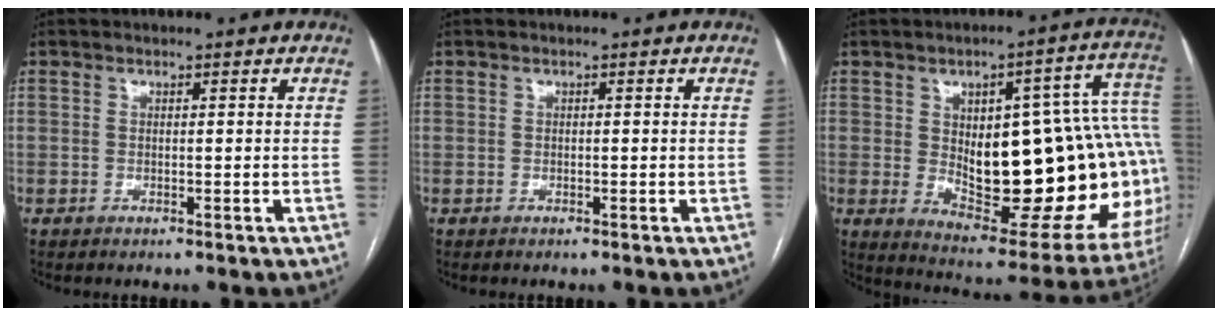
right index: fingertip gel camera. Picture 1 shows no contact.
{"total": 0.0}
{"total": 29.3, "force": [0.4, 9.0, 27.9], "torque": [-0.302, 0.029, 0.031]}